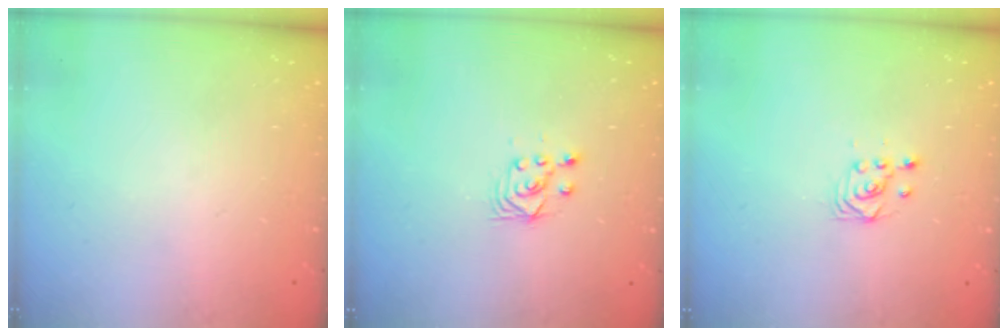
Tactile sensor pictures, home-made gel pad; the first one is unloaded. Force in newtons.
{"total": 3.5, "press": 3.2, "slide": 1.4}
{"total": 3.8, "press": 3.8, "slide": 0.3}